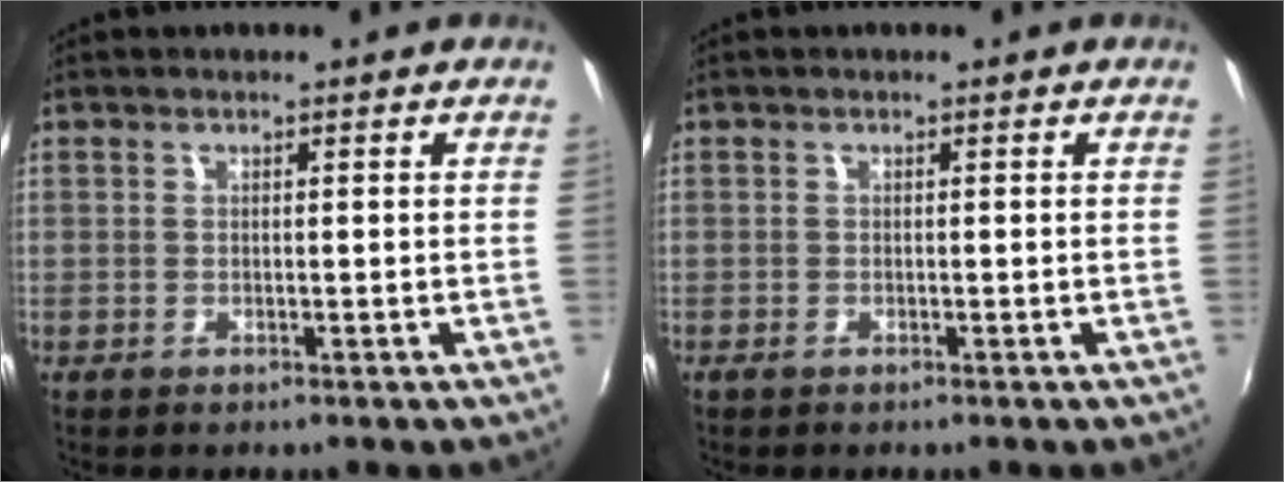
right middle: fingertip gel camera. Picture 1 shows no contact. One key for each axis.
{"total": 0.7, "fx": -0.5, "fy": 0.3, "fz": 0.4, "tx": -0.008, "ty": -0.003, "tz": -0.010}